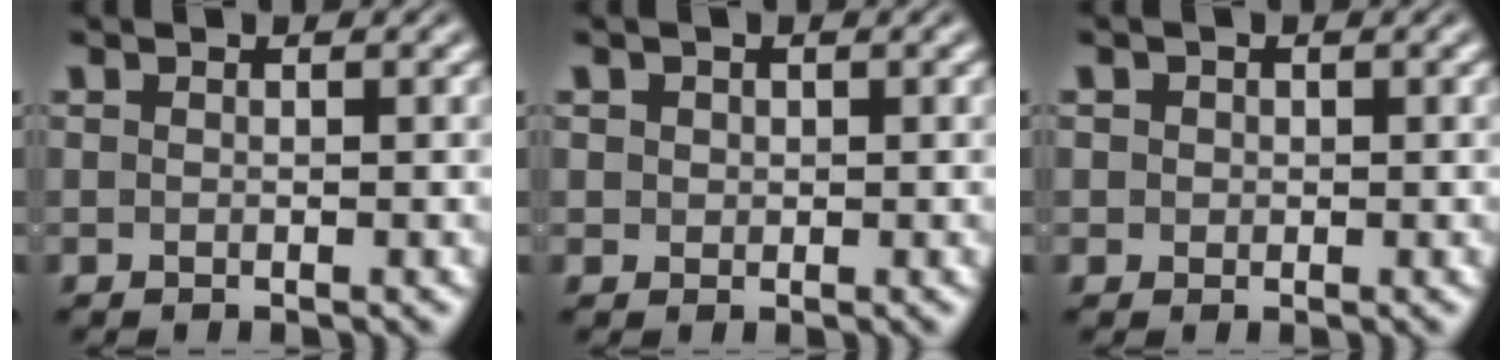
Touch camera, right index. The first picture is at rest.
{"total": 1.4, "force": [0.5, 1.2, 0.5], "torque": [-0.015, -0.007, 0.013]}
{"total": 1.8, "force": [0.2, 1.7, 0.5], "torque": [-0.018, -0.006, 0.004]}